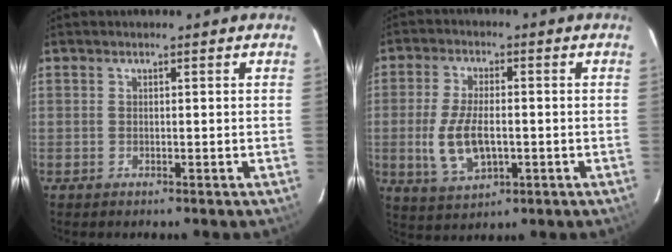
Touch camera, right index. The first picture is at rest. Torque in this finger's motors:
{"motor_torque": [0.21, 0.07, 0.42, 0.09]}